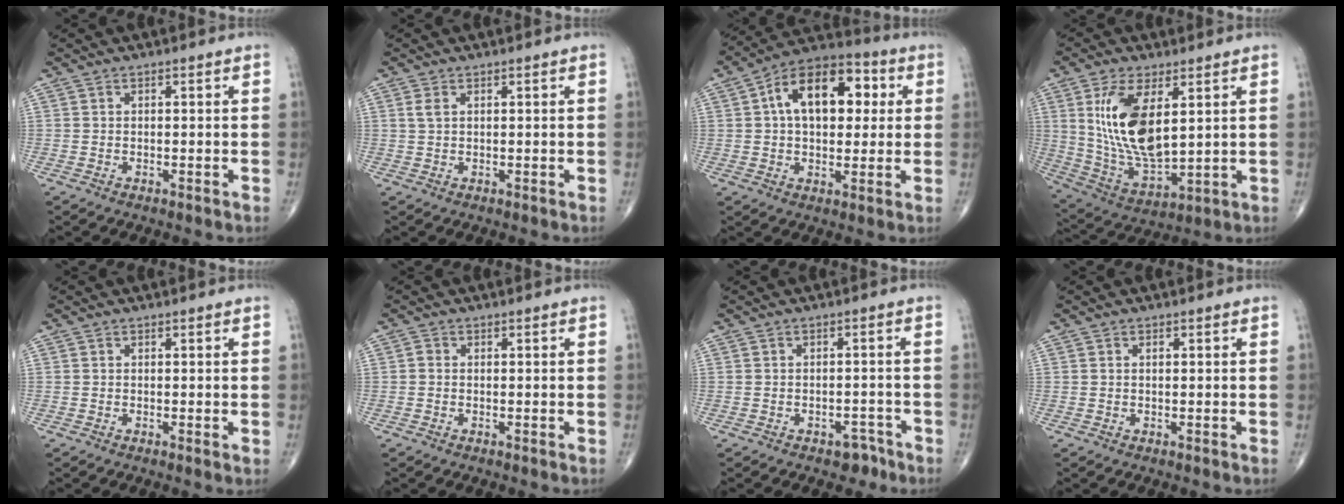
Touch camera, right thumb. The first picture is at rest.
{"total": 1.4, "force": [0.6, 0.8, 1.1], "torque": [-0.027, 0.007, 0.015]}
{"total": 16.7, "force": [3.5, 9.9, 13.0], "torque": [-0.174, 0.023, 0.048]}
{"total": 16.0, "force": [4.4, 7.3, 13.6], "torque": [-0.259, -0.025, 0.099]}
{"total": 0.6, "force": [-0.1, 0.0, 0.6], "torque": [-0.011, -0.004, -0.004]}
{"total": 0.7, "force": [-0.2, 0.6, 0.4], "torque": [-0.004, 0.001, -0.008]}
{"total": 3.2, "force": [-2.2, 2.0, 1.1], "torque": [0.001, 0.018, -0.024]}
{"total": 0.5, "force": [0.2, 0.3, 0.4], "torque": [-0.007, 0.001, 0.003]}